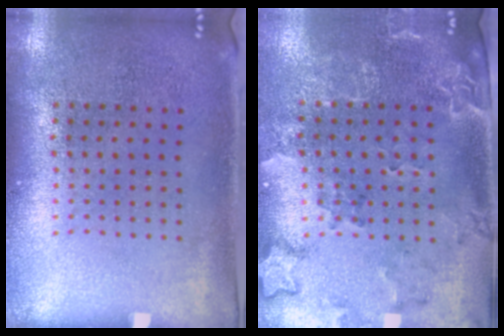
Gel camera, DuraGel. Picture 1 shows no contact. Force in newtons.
{"total": 1.9, "press": 1.7, "slide": 0.8}